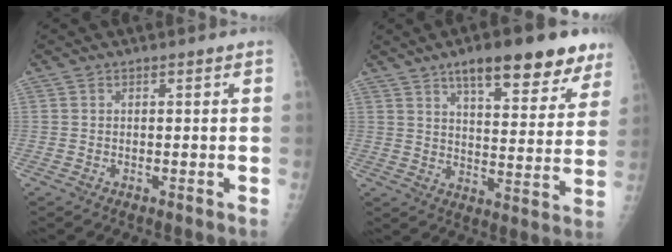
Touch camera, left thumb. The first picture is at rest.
{"total": 17.9, "force": [11.9, 6.2, 11.8], "torque": [-0.113, -0.047, 0.168]}